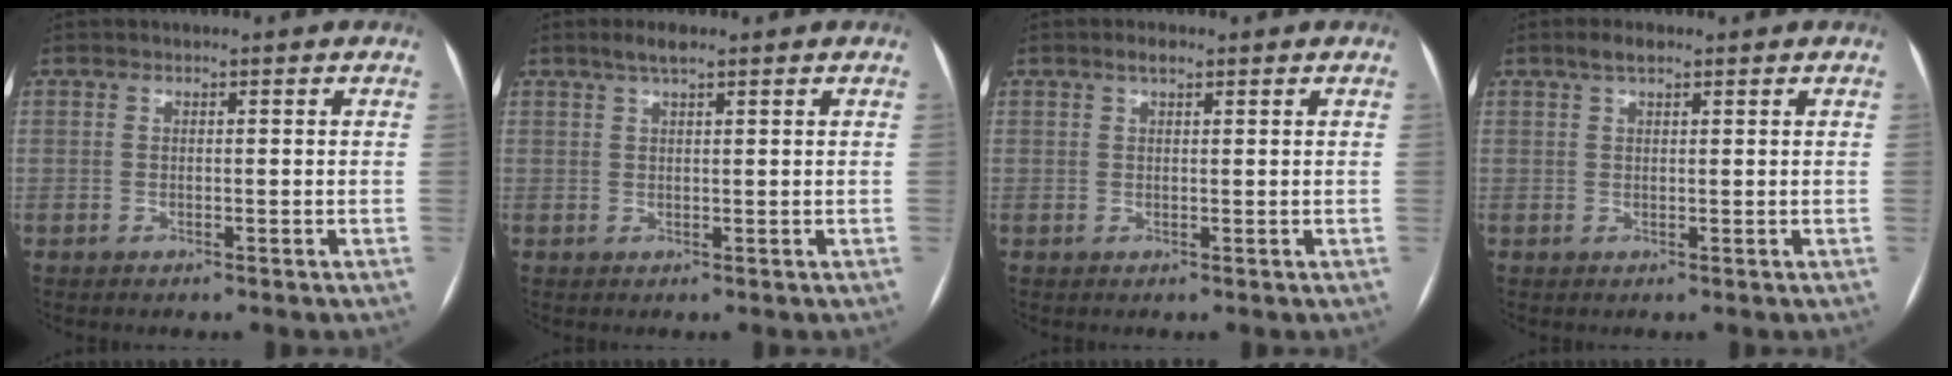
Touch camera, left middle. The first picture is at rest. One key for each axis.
{"total": 2.5, "fx": 1.8, "fy": 0.3, "fz": 1.7, "tx": -0.036, "ty": 0.008, "tz": 0.034}
{"total": 1.6, "fx": 1.1, "fy": 0.5, "fz": 1.1, "tx": -0.021, "ty": 0.008, "tz": 0.019}
{"total": 2.3, "fx": 1.6, "fy": 0.7, "fz": 1.5, "tx": -0.030, "ty": 0.013, "tz": 0.030}